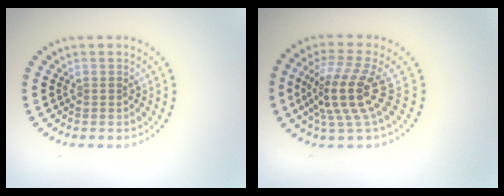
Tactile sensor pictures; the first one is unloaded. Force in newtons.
{"total": 4.7, "press": 3.5, "slide": 3.0}